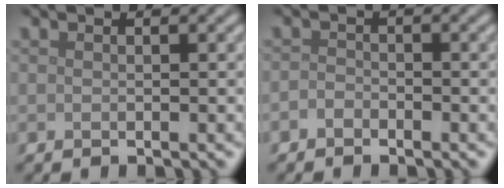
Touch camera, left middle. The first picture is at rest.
{"total": 1.0, "force": [-0.7, 0.6, 0.4], "torque": [-0.009, 0.004, -0.018]}